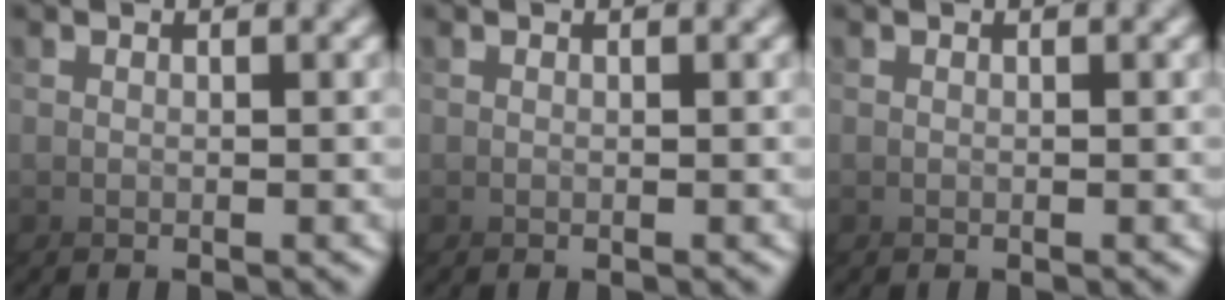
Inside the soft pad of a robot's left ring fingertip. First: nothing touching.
{"total": 0.0}
{"total": 0.0}